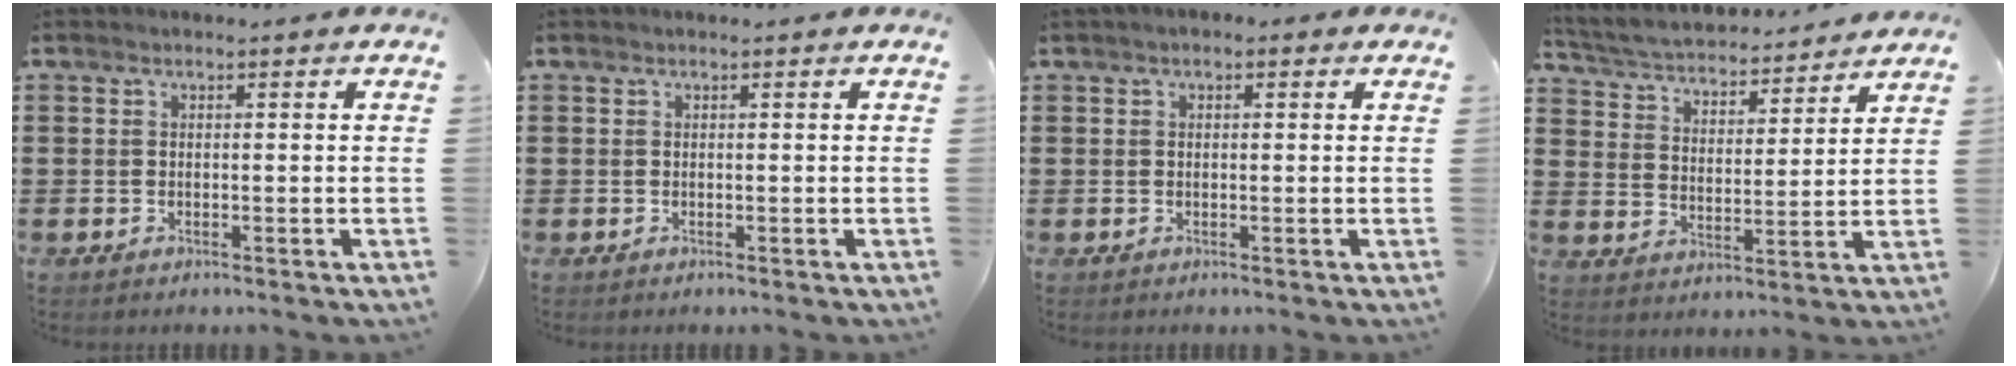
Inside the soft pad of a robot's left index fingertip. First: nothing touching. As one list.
[{"total": 0.0}, {"total": 1.1, "force": [0.2, 0.8, 0.8], "torque": [-0.016, 0.008, 0.002]}, {"total": 3.9, "force": [3.9, 0.3, 0.5], "torque": [-0.033, -0.030, 0.061]}]